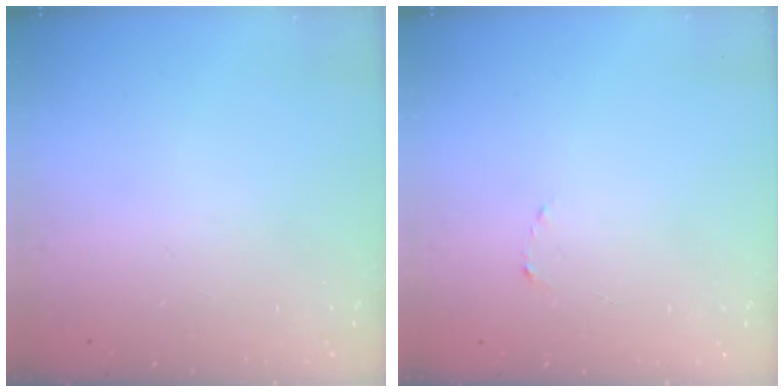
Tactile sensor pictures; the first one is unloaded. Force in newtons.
{"total": 1.5, "press": 1.5, "slide": 0.2}